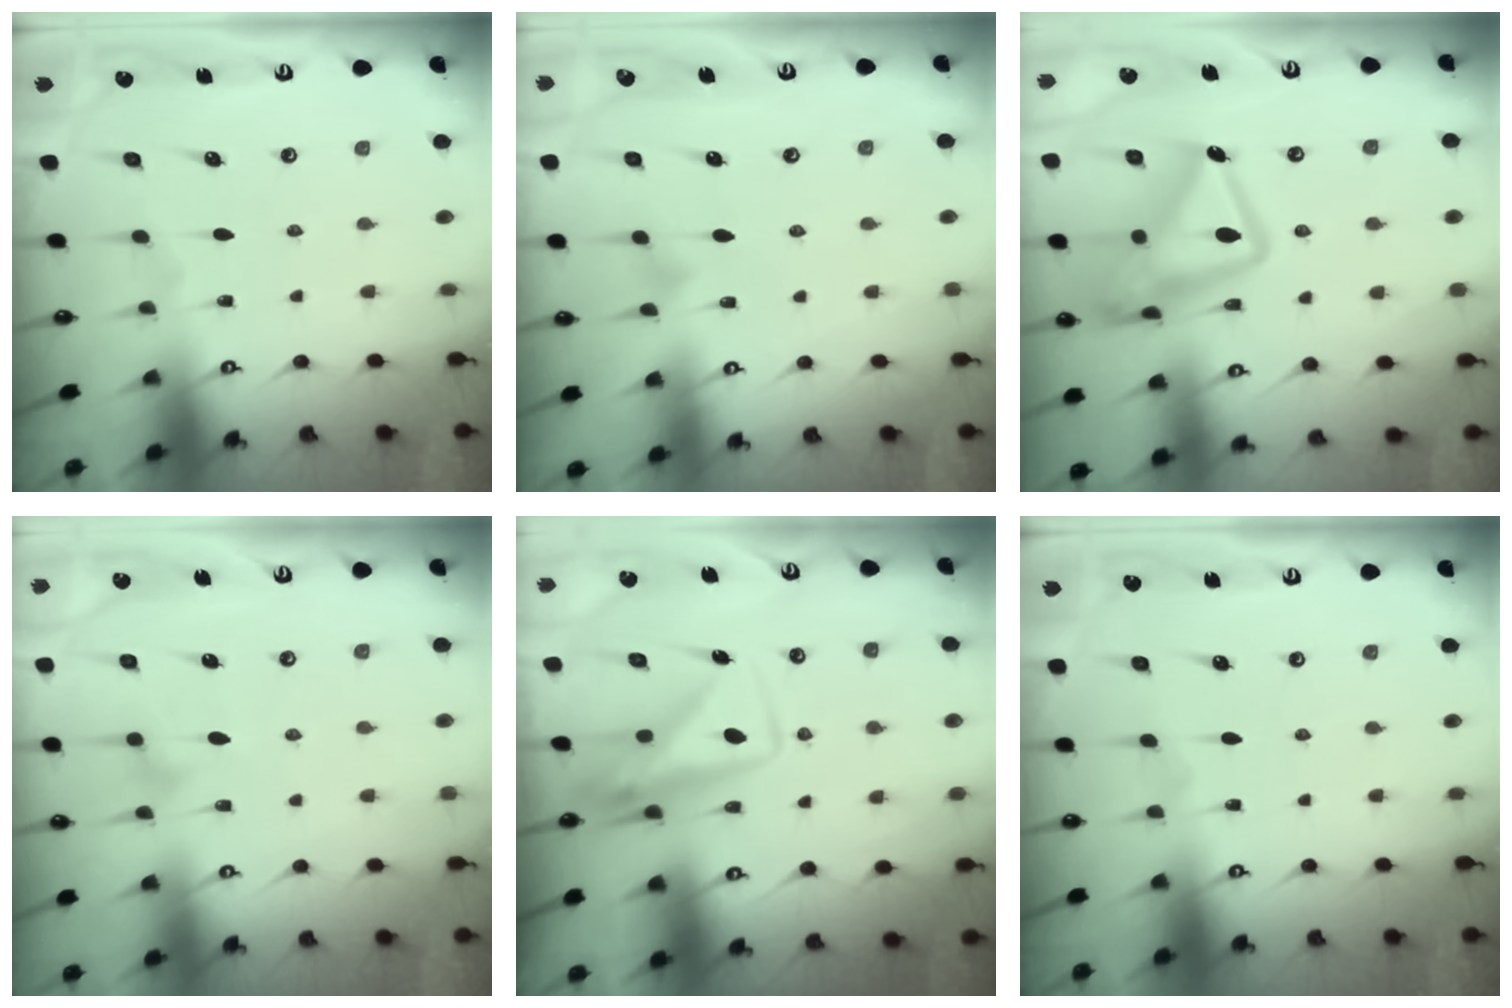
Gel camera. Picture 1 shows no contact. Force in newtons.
{"total": 3.7, "press": 3.7, "slide": 0.3}
{"total": 20.7, "press": 20.7, "slide": 1.4}
{"total": 8.9, "press": 8.9, "slide": 0.5}
{"total": 9.2, "press": 9.2, "slide": 0.9}
{"total": 0.0}